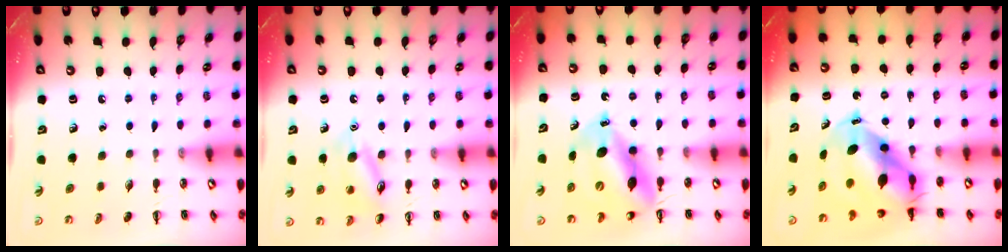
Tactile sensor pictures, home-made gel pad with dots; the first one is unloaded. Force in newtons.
{"total": 12.2, "press": 12.1, "slide": 1.9}
{"total": 12.7, "press": 12.2, "slide": 3.2}
{"total": 10.0, "press": 9.7, "slide": 2.6}